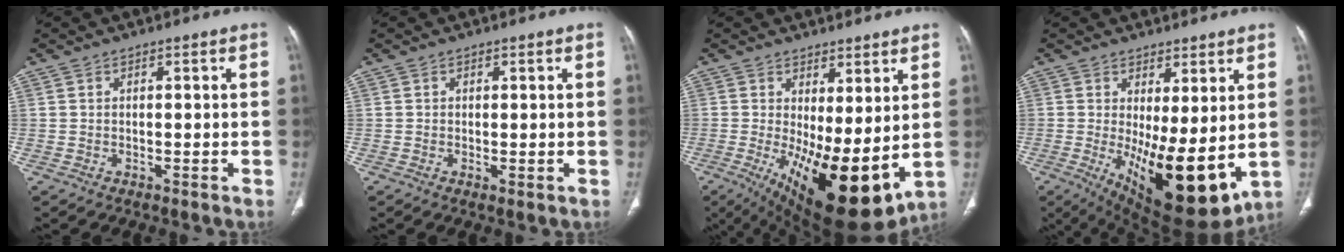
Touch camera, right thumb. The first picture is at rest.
{"total": 0.8, "force": [0.0, 0.3, 0.8], "torque": [-0.015, -0.004, 0.003]}
{"total": 17.1, "force": [-0.7, 6.4, 15.9], "torque": [-0.258, -0.035, 0.014]}
{"total": 15.8, "force": [-0.8, 5.7, 14.8], "torque": [-0.225, -0.037, 0.013]}